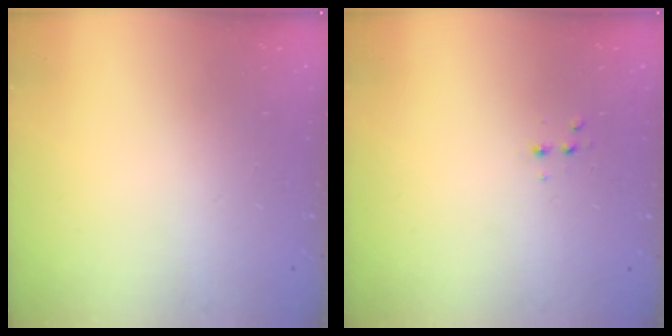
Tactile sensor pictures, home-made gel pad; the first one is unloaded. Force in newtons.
{"total": 3.1, "press": 3.0, "slide": 0.9}